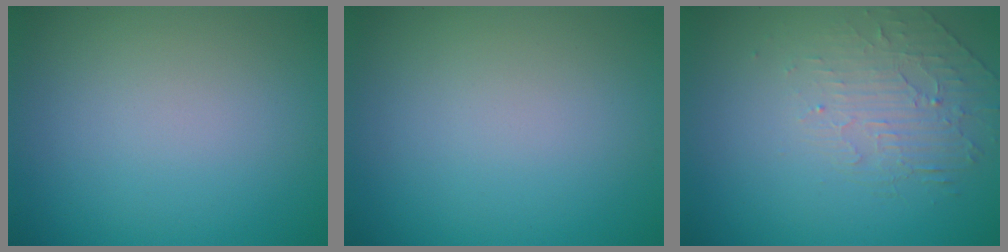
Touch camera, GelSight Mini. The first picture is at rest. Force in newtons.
{"total": 0.0}
{"total": 2.1, "press": 1.2, "slide": 1.7}